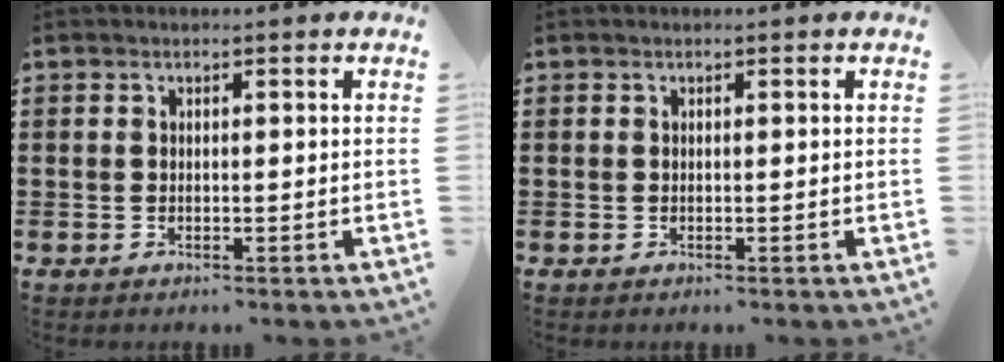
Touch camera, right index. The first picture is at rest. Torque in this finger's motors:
{"motor_torque": [0.00, 0.00, 0.00, 0.00]}